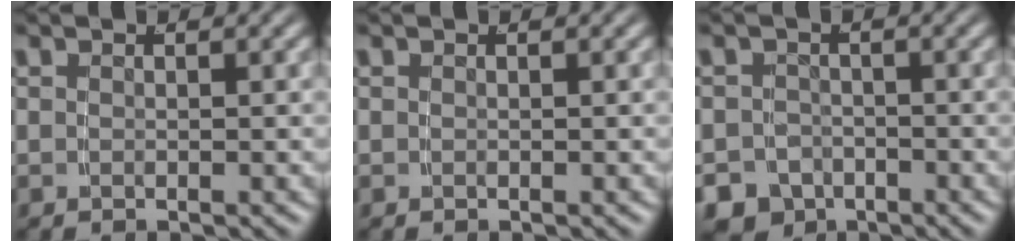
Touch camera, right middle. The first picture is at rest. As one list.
[{"total": 0.0}, {"total": 7.4, "force": [-4.6, 5.6, 1.7], "torque": [-0.024, -0.030, -0.075]}]